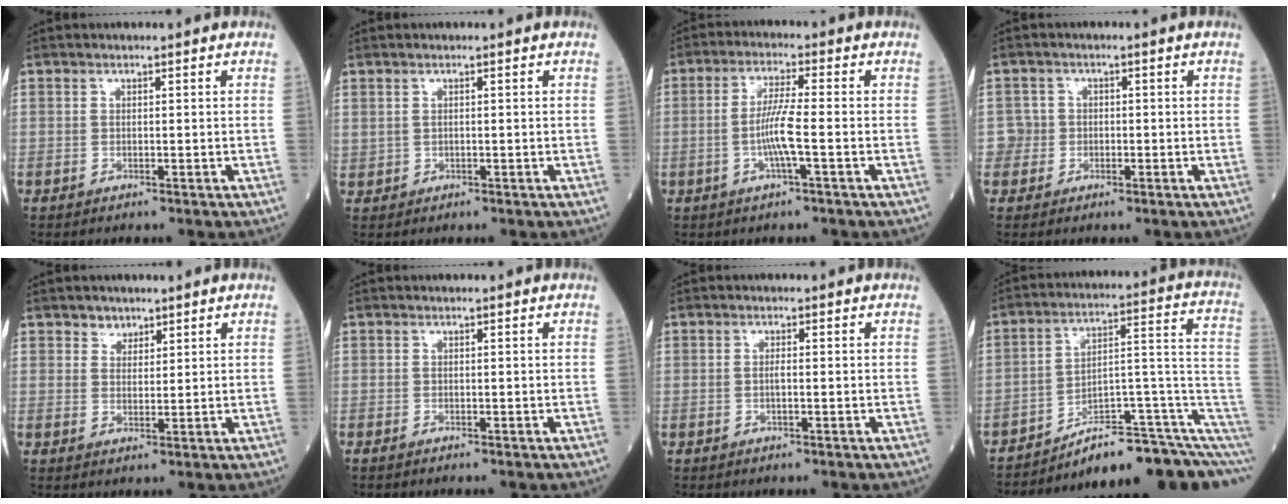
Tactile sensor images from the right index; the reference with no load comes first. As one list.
[{"total": 0.6, "force": [0.3, 0.4, 0.3], "torque": [-0.007, 0.003, 0.008]}, {"total": 5.7, "force": [-1.3, -0.1, 5.6], "torque": [-0.115, 0.001, -0.027]}, {"total": 2.5, "force": [-0.6, 2.5, -0.2], "torque": [0.015, 0.010, -0.016]}, {"total": 2.1, "force": [1.6, 1.4, 0.1], "torque": [0.006, -0.003, 0.024]}, {"total": 0.7, "force": [-0.7, 0.0, 0.0], "torque": [0.000, -0.002, -0.012]}, {"total": 1.2, "force": [-0.2, 0.1, 1.2], "torque": [-0.024, 0.001, -0.004]}, {"total": 14.6, "force": [-9.2, 2.8, 10.9], "torque": [-0.104, 0.081, -0.131]}]